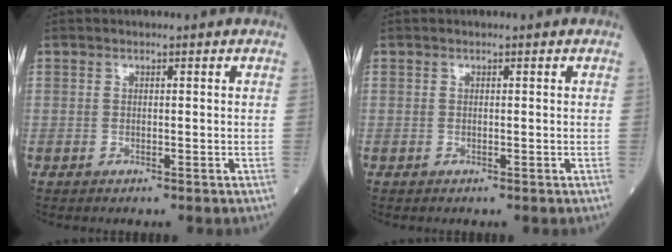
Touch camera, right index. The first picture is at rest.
{"total": 0.0}